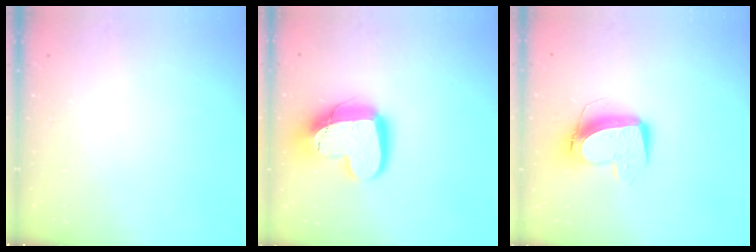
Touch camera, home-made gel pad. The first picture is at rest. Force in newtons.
{"total": 18.9, "press": 18.8, "slide": 1.5}
{"total": 11.1, "press": 11.0, "slide": 1.3}